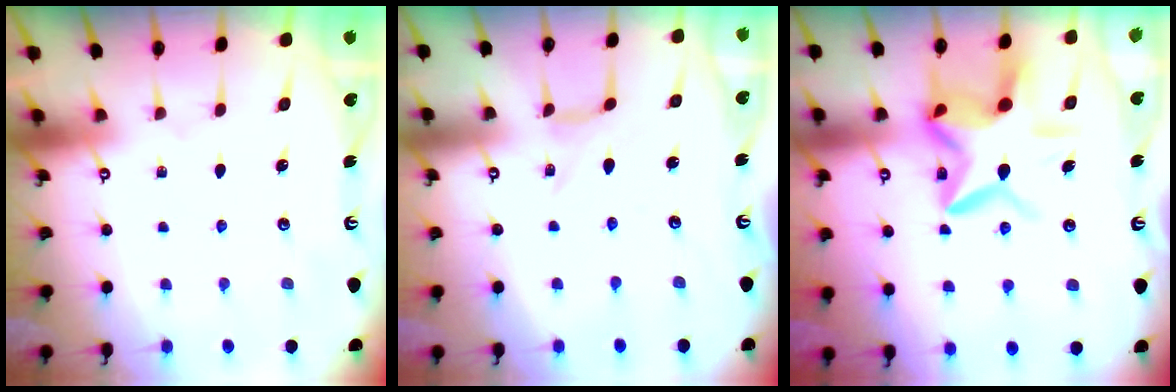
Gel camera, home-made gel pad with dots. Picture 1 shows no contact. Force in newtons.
{"total": 1.2, "press": 1.1, "slide": 0.4}
{"total": 14.0, "press": 14.0, "slide": 1.6}